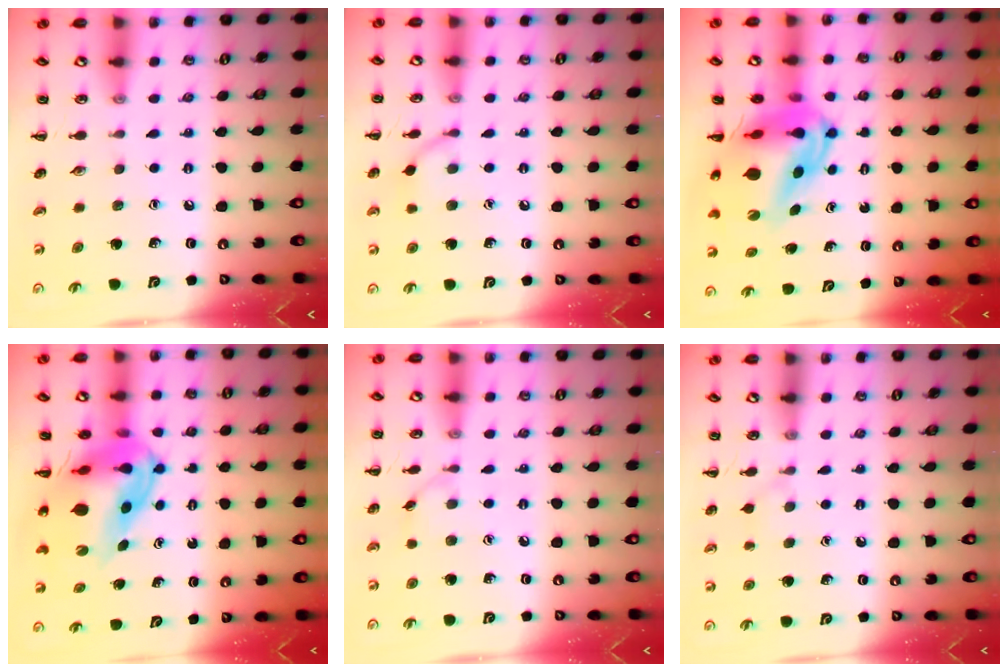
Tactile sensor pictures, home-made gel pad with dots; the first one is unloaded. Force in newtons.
{"total": 7.1, "press": 7.0, "slide": 1.2}
{"total": 10.0, "press": 9.5, "slide": 3.2}
{"total": 12.2, "press": 11.7, "slide": 3.5}
{"total": 3.3, "press": 3.2, "slide": 1.0}
{"total": 5.1, "press": 4.8, "slide": 1.7}